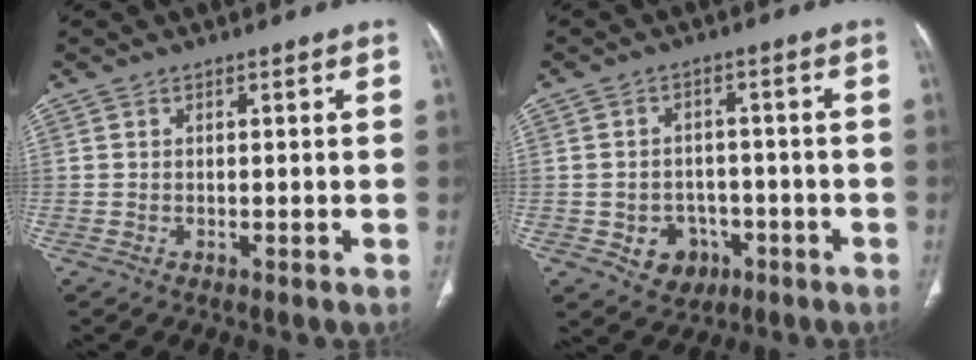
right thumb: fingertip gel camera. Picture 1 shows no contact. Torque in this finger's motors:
{"motor_torque": [-0.23, 0.36, 0.23, 0.52, 0.12]}